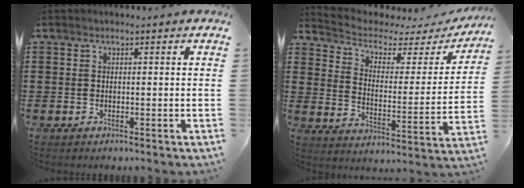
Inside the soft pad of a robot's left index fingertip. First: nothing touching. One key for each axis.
{"total": 3.5, "fx": 2.6, "fy": 1.5, "fz": 1.8, "tx": -0.054, "ty": -0.024, "tz": 0.036}